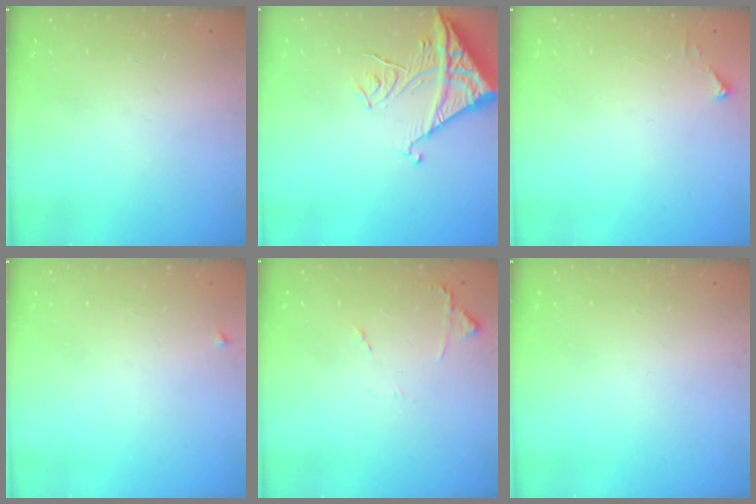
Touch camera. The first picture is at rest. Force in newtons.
{"total": 13.7, "press": 13.6, "slide": 1.1}
{"total": 2.5, "press": 2.5, "slide": 0.3}
{"total": 2.3, "press": 2.3, "slide": 0.3}
{"total": 7.8, "press": 7.7, "slide": 0.7}
{"total": 0.0}